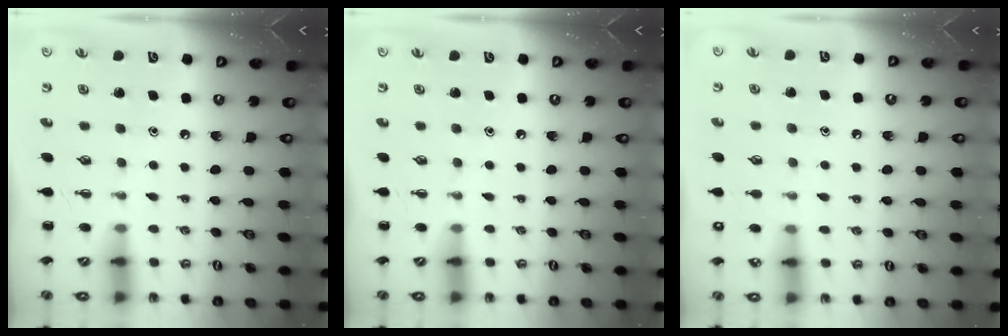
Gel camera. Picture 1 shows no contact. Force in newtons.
{"total": 0.0}
{"total": 7.0, "press": 6.7, "slide": 2.0}